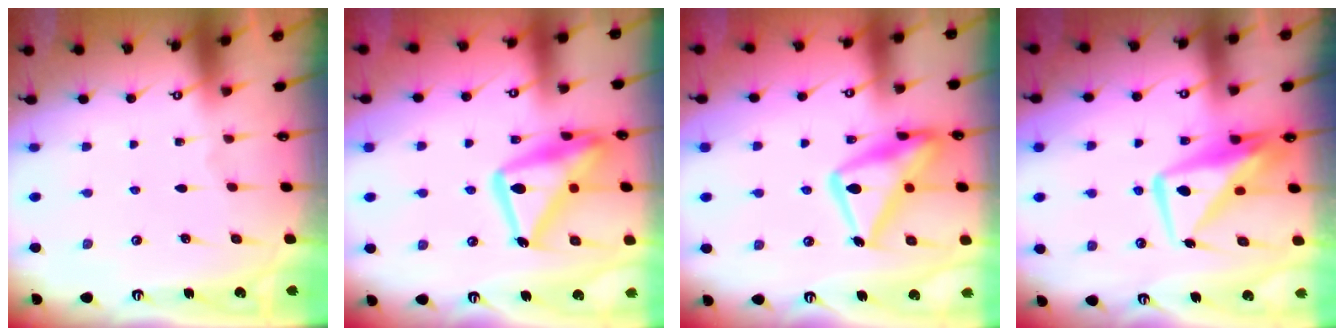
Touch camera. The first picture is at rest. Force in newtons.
{"total": 20.0, "press": 19.9, "slide": 1.6}
{"total": 18.9, "press": 18.9, "slide": 1.3}
{"total": 9.8, "press": 9.7, "slide": 1.3}